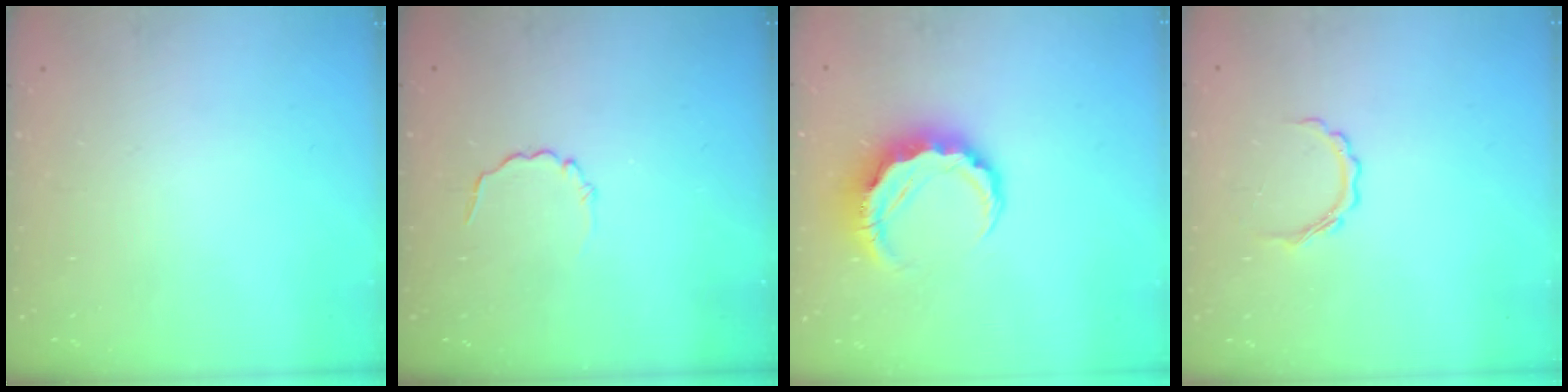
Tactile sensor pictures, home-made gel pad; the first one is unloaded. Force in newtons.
{"total": 2.3, "press": 2.1, "slide": 0.9}
{"total": 8.5, "press": 8.3, "slide": 1.8}
{"total": 4.3, "press": 4.3, "slide": 0.6}